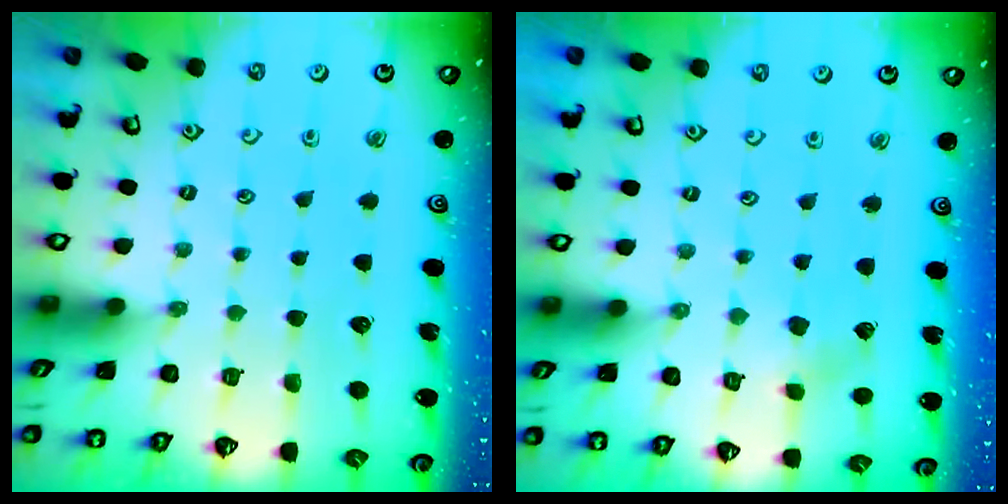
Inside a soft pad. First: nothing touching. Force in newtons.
{"total": 3.4, "press": 3.3, "slide": 0.4}